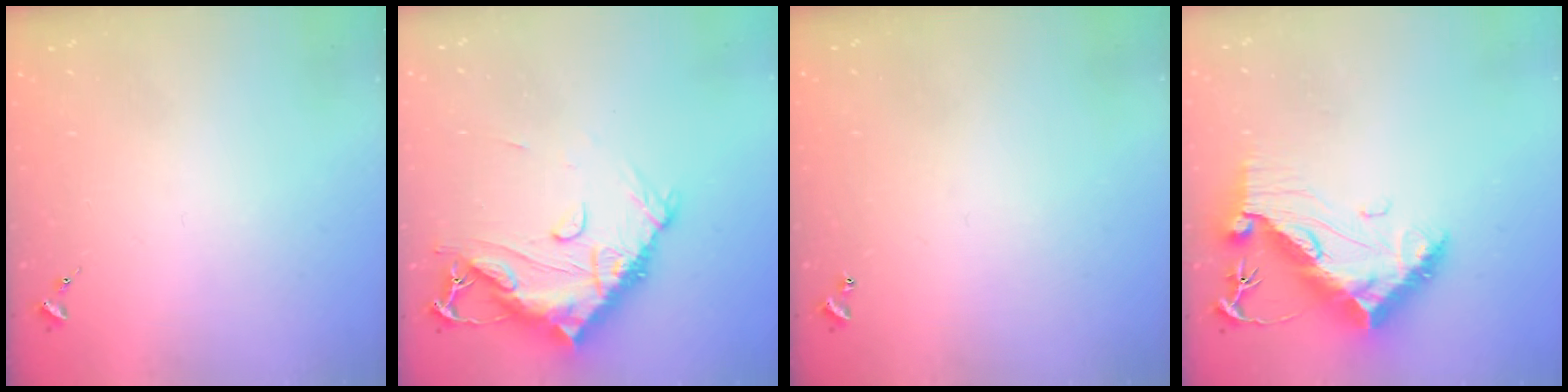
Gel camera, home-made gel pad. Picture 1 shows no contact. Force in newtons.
{"total": 14.9, "press": 14.8, "slide": 1.4}
{"total": 0.9, "press": 0.9, "slide": 0.2}
{"total": 14.8, "press": 14.7, "slide": 1.3}